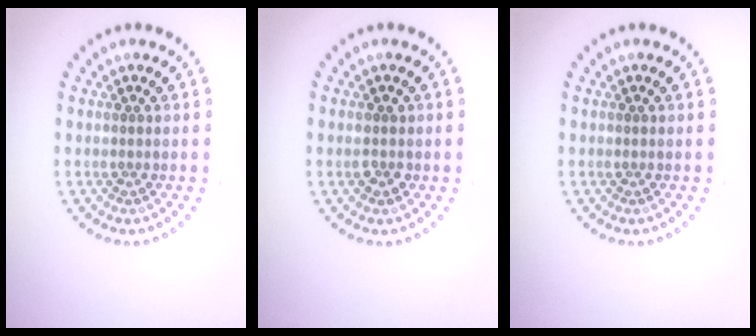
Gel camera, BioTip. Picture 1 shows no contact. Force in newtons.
{"total": 1.4, "press": 1.4, "slide": 0.2}
{"total": 0.0}